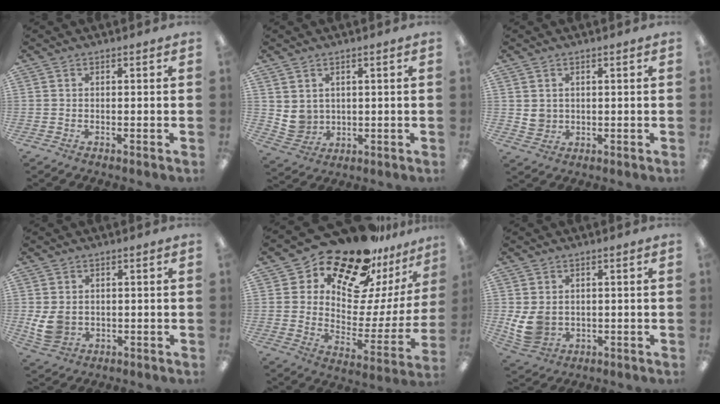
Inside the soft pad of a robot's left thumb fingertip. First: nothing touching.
{"total": 5.7, "force": [2.6, 4.9, 1.1], "torque": [-0.021, -0.010, 0.055]}
{"total": 3.5, "force": [1.3, 3.2, 0.5], "torque": [0.000, -0.001, 0.024]}
{"total": 6.7, "force": [0.3, 5.5, 3.7], "torque": [-0.079, 0.006, 0.011]}
{"total": 21.6, "force": [17.9, 8.4, 8.6], "torque": [-0.149, -0.132, 0.308]}
{"total": 7.8, "force": [0.6, 6.4, 4.3], "torque": [-0.098, 0.005, 0.017]}